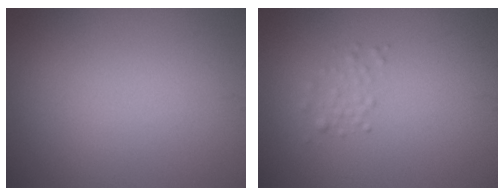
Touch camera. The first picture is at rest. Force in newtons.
{"total": 1.5, "press": 1.5, "slide": 0.0}